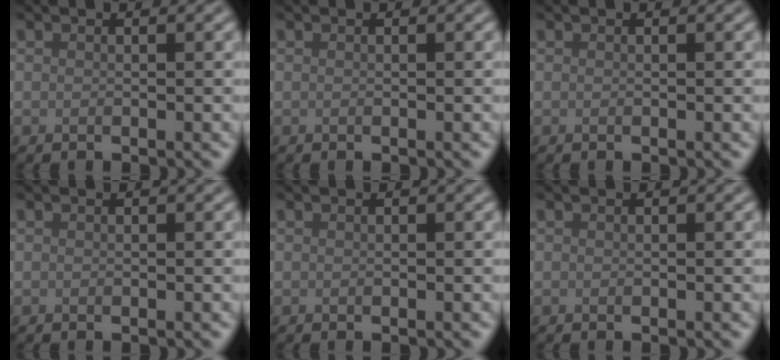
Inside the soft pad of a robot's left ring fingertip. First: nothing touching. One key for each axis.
{"total": 0.0}
{"total": 0.0}
{"total": 0.0}
{"total": 0.0}
{"total": 0.0}